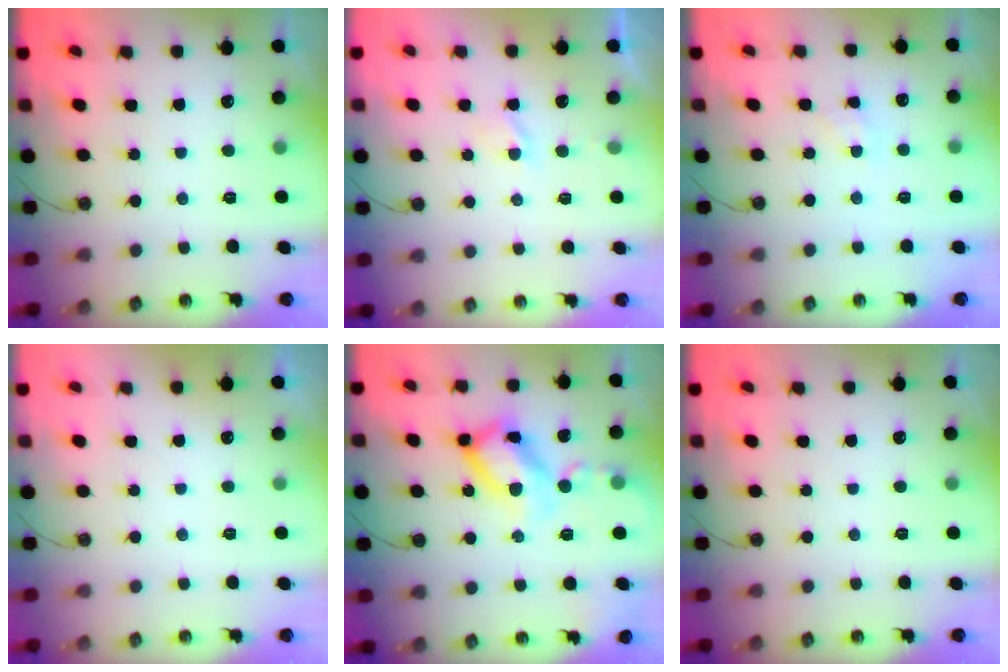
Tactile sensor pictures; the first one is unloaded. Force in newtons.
{"total": 1.9, "press": 1.9, "slide": 0.4}
{"total": 1.8, "press": 1.8, "slide": 0.2}
{"total": 0.0}
{"total": 19.3, "press": 19.2, "slide": 1.8}
{"total": 0.0}